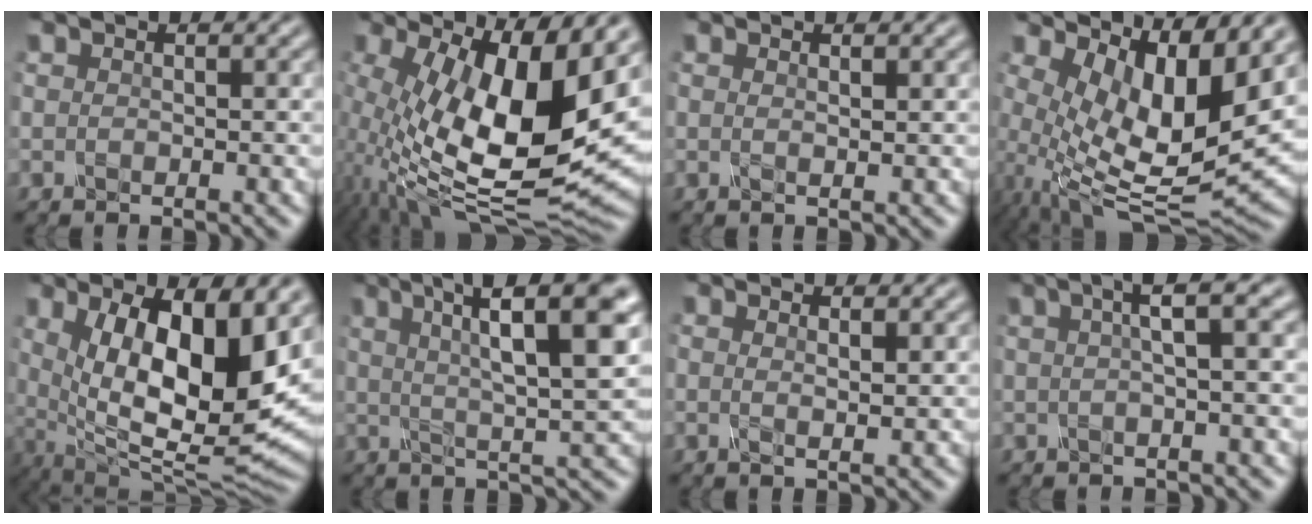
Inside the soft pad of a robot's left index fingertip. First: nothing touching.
{"total": 14.9, "force": [1.0, 6.4, 13.4], "torque": [-0.252, -0.016, 0.020]}
{"total": 0.7, "force": [0.4, 0.2, 0.6], "torque": [-0.011, -0.003, 0.003]}
{"total": 10.4, "force": [1.2, 4.8, 9.2], "torque": [-0.174, -0.026, 0.032]}
{"total": 14.1, "force": [2.4, 5.8, 12.7], "torque": [-0.188, -0.017, 0.049]}
{"total": 10.6, "force": [3.6, 2.4, 9.6], "torque": [-0.139, 0.019, 0.057]}
{"total": 1.3, "force": [0.6, 0.3, 1.2], "torque": [-0.019, -0.004, 0.007]}
{"total": 3.8, "force": [1.0, 0.6, 3.6], "torque": [-0.057, 0.012, 0.016]}